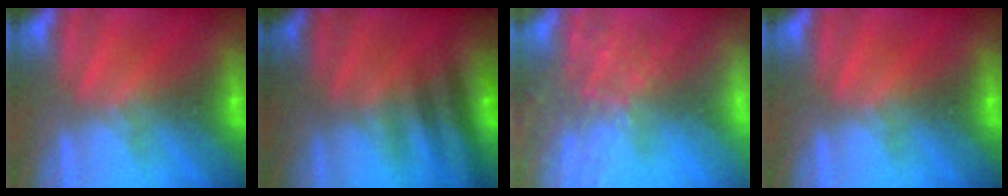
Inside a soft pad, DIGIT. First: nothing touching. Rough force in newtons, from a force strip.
{"total": 3.1}
{"total": 8.5}
{"total": 0.0}